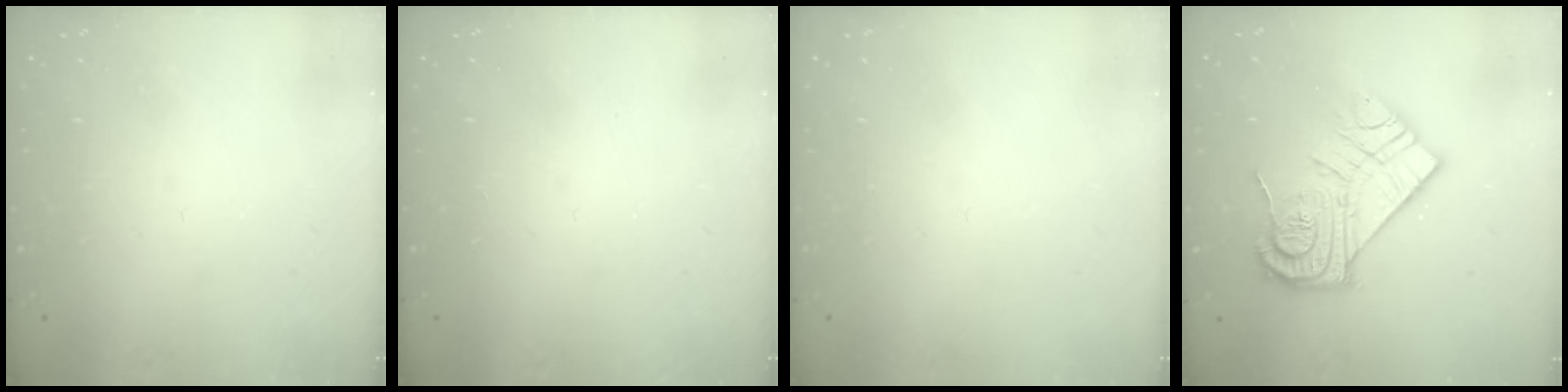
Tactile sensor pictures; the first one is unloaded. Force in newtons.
{"total": 2.8, "press": 2.8, "slide": 0.4}
{"total": 1.7, "press": 1.7, "slide": 0.1}
{"total": 16.5, "press": 16.5, "slide": 1.2}